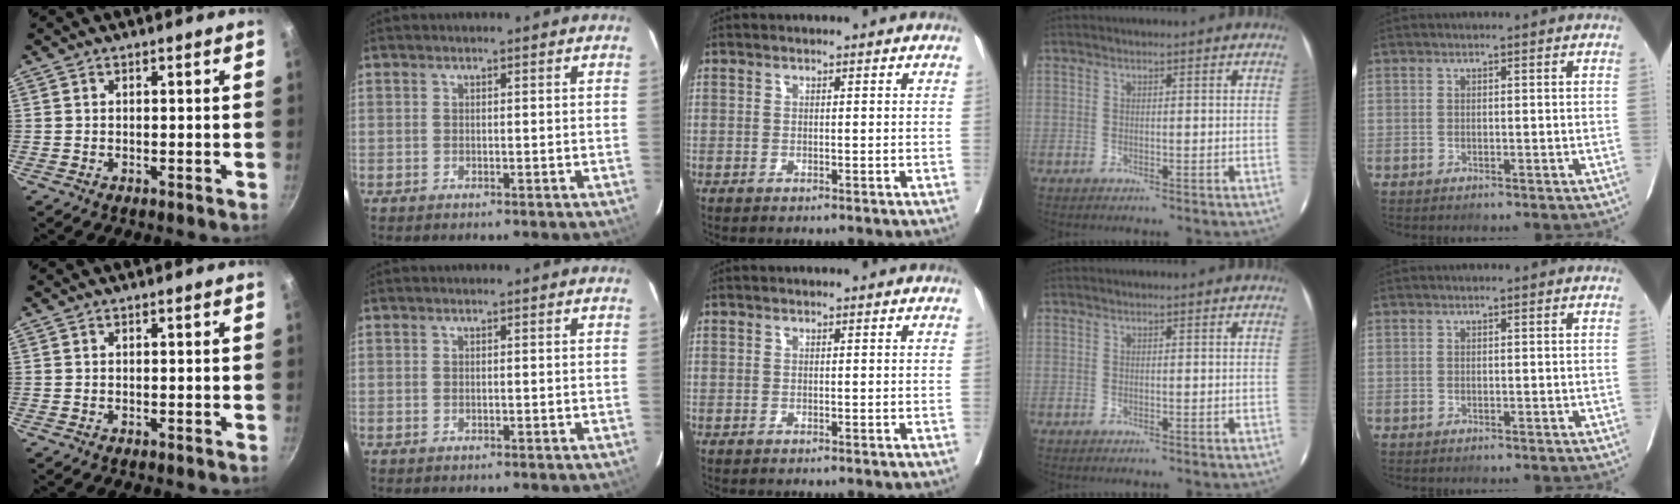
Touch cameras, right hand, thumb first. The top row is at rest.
{}